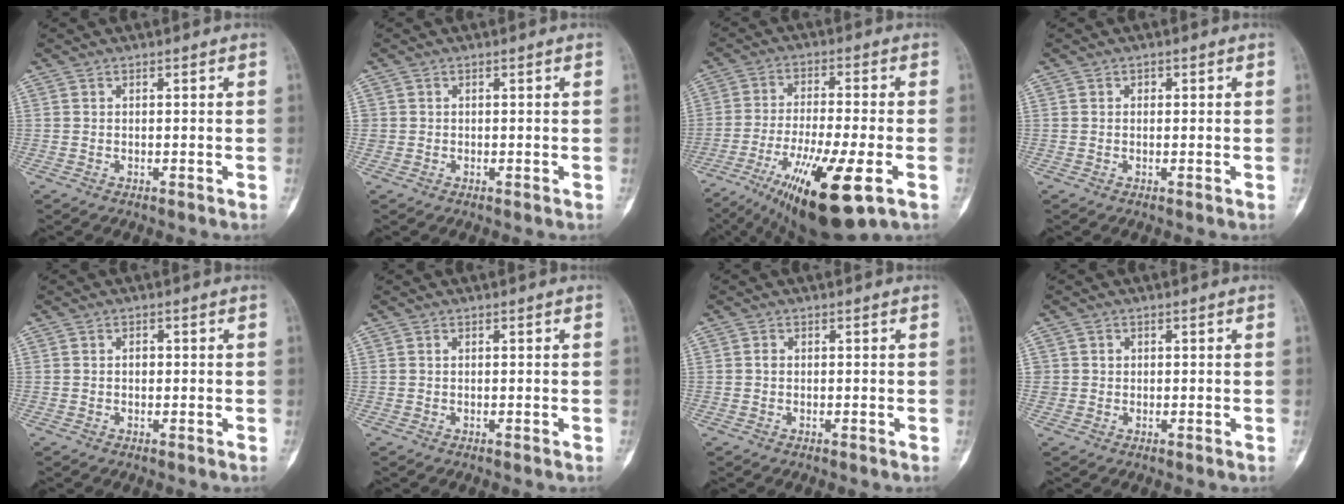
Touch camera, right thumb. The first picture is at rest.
{"total": 0.7, "force": [0.0, 0.7, 0.1], "torque": [0.005, 0.004, -0.001]}
{"total": 17.8, "force": [-7.9, 4.2, 15.4], "torque": [-0.285, -0.008, -0.123]}
{"total": 0.9, "force": [0.2, 0.7, 0.4], "torque": [-0.003, 0.004, 0.001]}
{"total": 1.3, "force": [0.0, 1.0, 0.9], "torque": [-0.010, 0.004, -0.001]}
{"total": 0.0}
{"total": 0.9, "force": [0.0, 0.7, 0.5], "torque": [-0.005, 0.003, -0.002]}
{"total": 1.6, "force": [0.2, 1.6, 0.2], "torque": [0.007, 0.004, 0.002]}